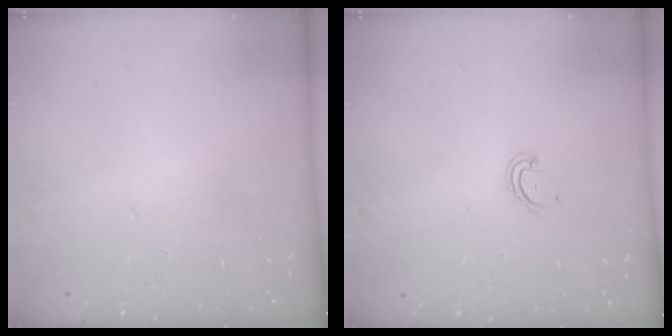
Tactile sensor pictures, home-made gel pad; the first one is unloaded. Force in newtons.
{"total": 2.5, "press": 2.5, "slide": 0.2}